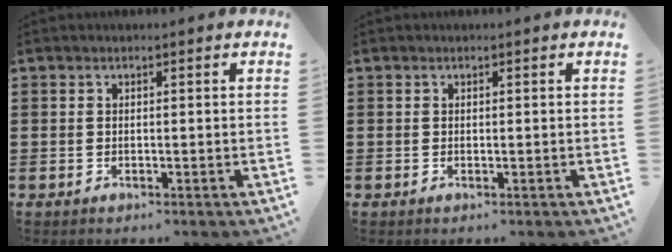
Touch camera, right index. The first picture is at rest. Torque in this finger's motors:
{"motor_torque": [-0.01, 0.01, 0.00, 0.00]}